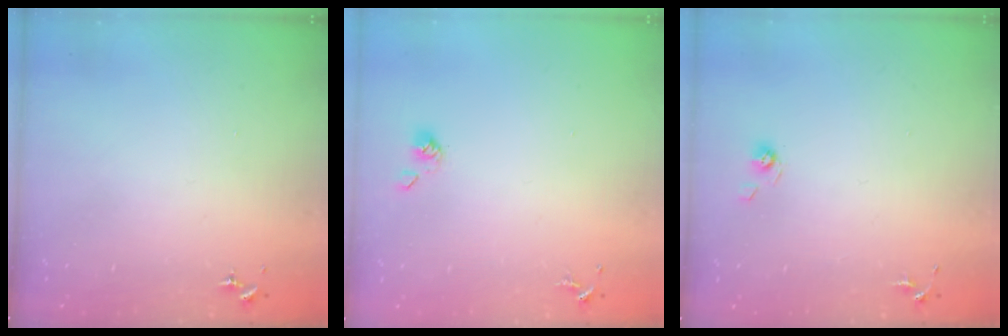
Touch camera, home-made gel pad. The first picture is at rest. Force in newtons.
{"total": 3.6, "press": 3.4, "slide": 1.3}
{"total": 3.9, "press": 3.5, "slide": 1.7}